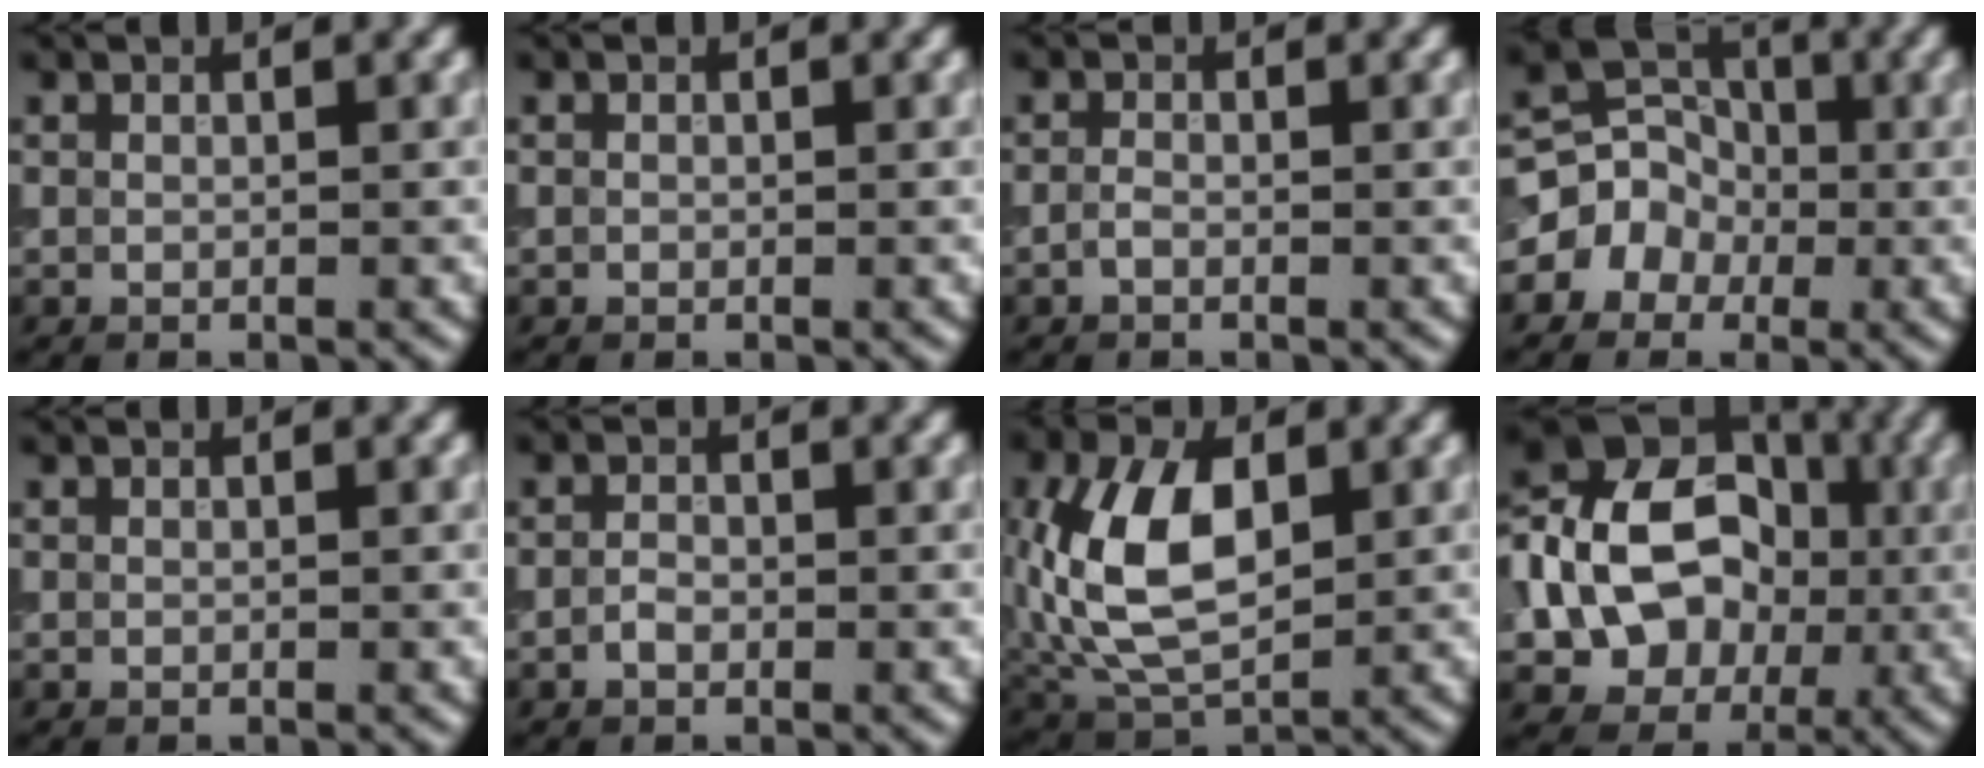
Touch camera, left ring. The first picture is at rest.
{"total": 0.0}
{"total": 0.8, "force": [-0.5, 0.3, 0.6], "torque": [-0.015, 0.003, -0.012]}
{"total": 4.3, "force": [-1.0, 3.8, 1.7], "torque": [-0.011, 0.014, -0.032]}
{"total": 0.0}
{"total": 1.1, "force": [-0.5, 0.6, 0.7], "torque": [-0.017, 0.004, -0.013]}
{"total": 9.2, "force": [0.7, 5.4, 7.4], "torque": [-0.165, 0.009, 0.013]}
{"total": 14.6, "force": [-0.4, 11.7, 8.6], "torque": [-0.162, 0.027, -0.022]}